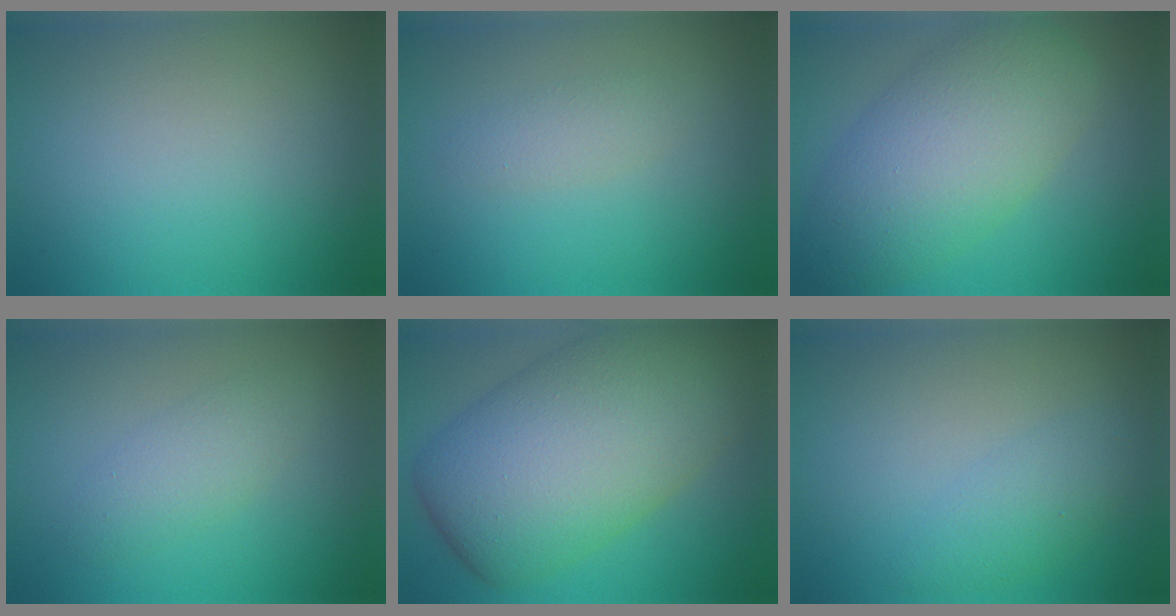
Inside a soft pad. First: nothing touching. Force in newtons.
{"total": 1.4, "press": 1.4, "slide": 0.1}
{"total": 8.5, "press": 8.5, "slide": 0.3}
{"total": 2.4, "press": 2.4, "slide": 0.0}
{"total": 13.9, "press": 13.9, "slide": 0.6}
{"total": 2.2, "press": 2.2, "slide": 0.0}